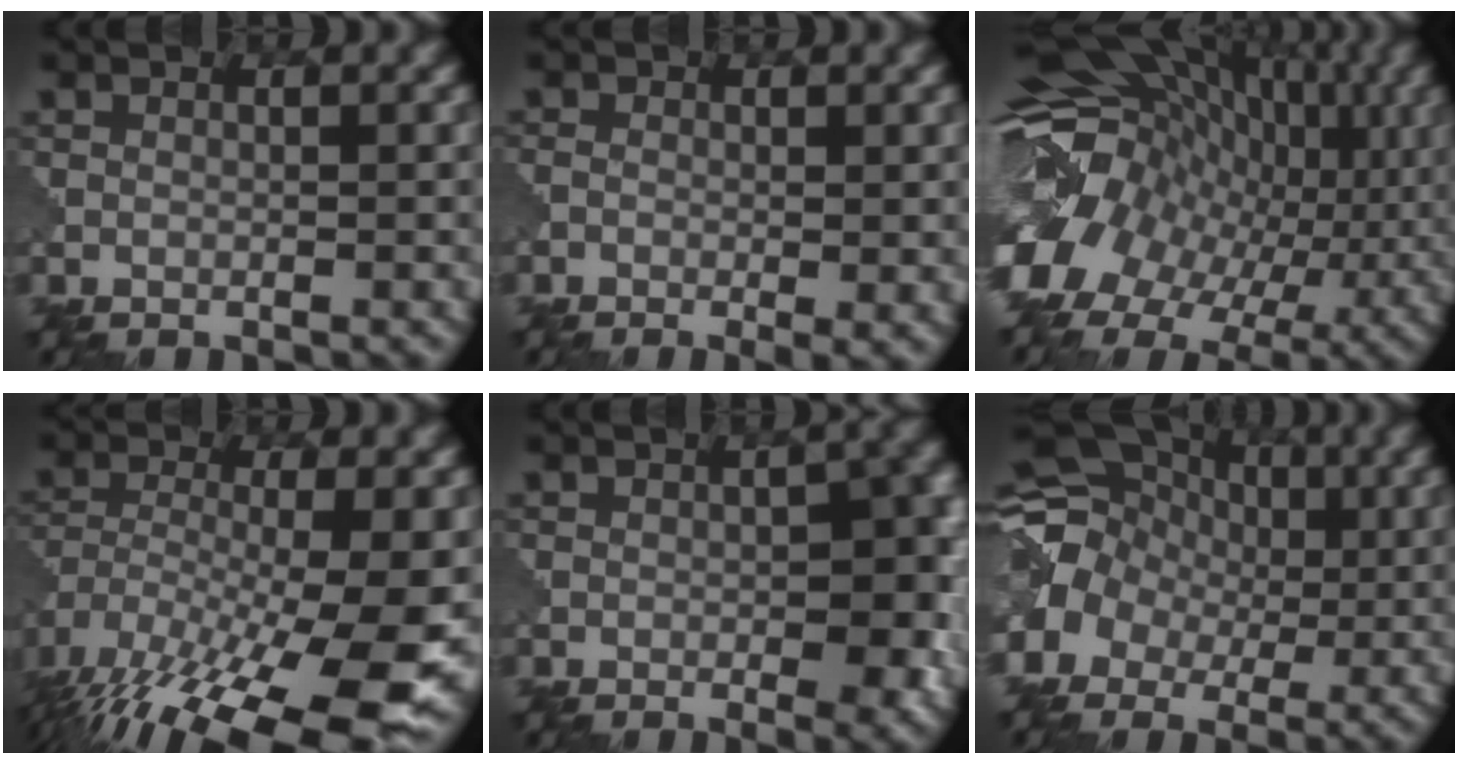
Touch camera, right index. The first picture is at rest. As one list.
[{"total": 2.5, "force": [-0.9, 1.0, 2.1], "torque": [-0.033, -0.005, -0.010]}, {"total": 16.1, "force": [1.3, 12.4, 10.2], "torque": [-0.195, 0.001, 0.048]}, {"total": 15.6, "force": [-8.4, 5.3, 12.1], "torque": [-0.252, -0.027, -0.111]}, {"total": 5.9, "force": [-1.4, 2.4, 5.2], "torque": [-0.065, -0.003, -0.012]}, {"total": 9.7, "force": [-0.4, 8.8, 4.1], "torque": [-0.101, 0.028, -0.041]}]